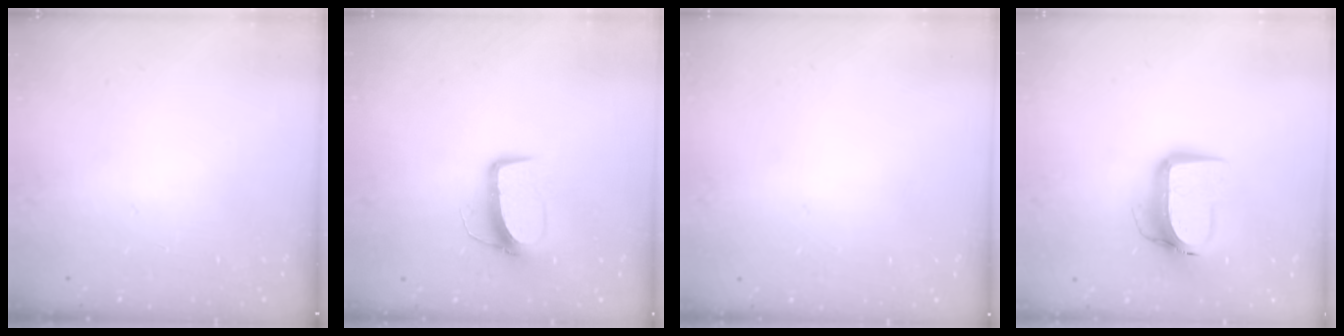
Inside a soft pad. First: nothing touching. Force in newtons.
{"total": 10.2, "press": 10.2, "slide": 0.5}
{"total": 0.0}
{"total": 12.3, "press": 12.3, "slide": 1.3}